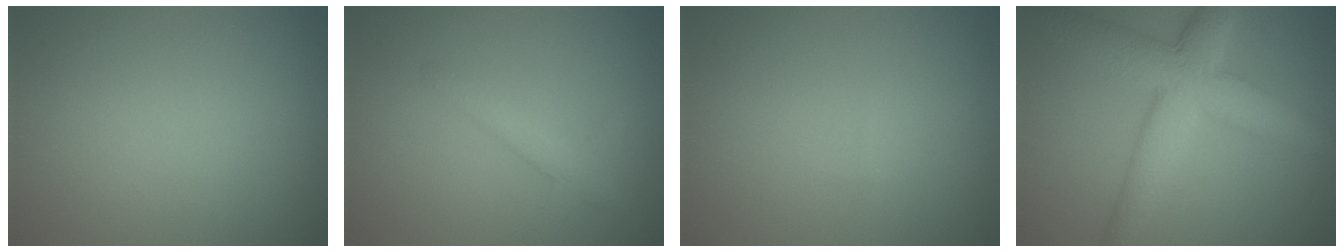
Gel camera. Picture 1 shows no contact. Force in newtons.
{"total": 1.9, "press": 1.9, "slide": 0.1}
{"total": 0.0}
{"total": 7.3, "press": 7.3, "slide": 0.2}